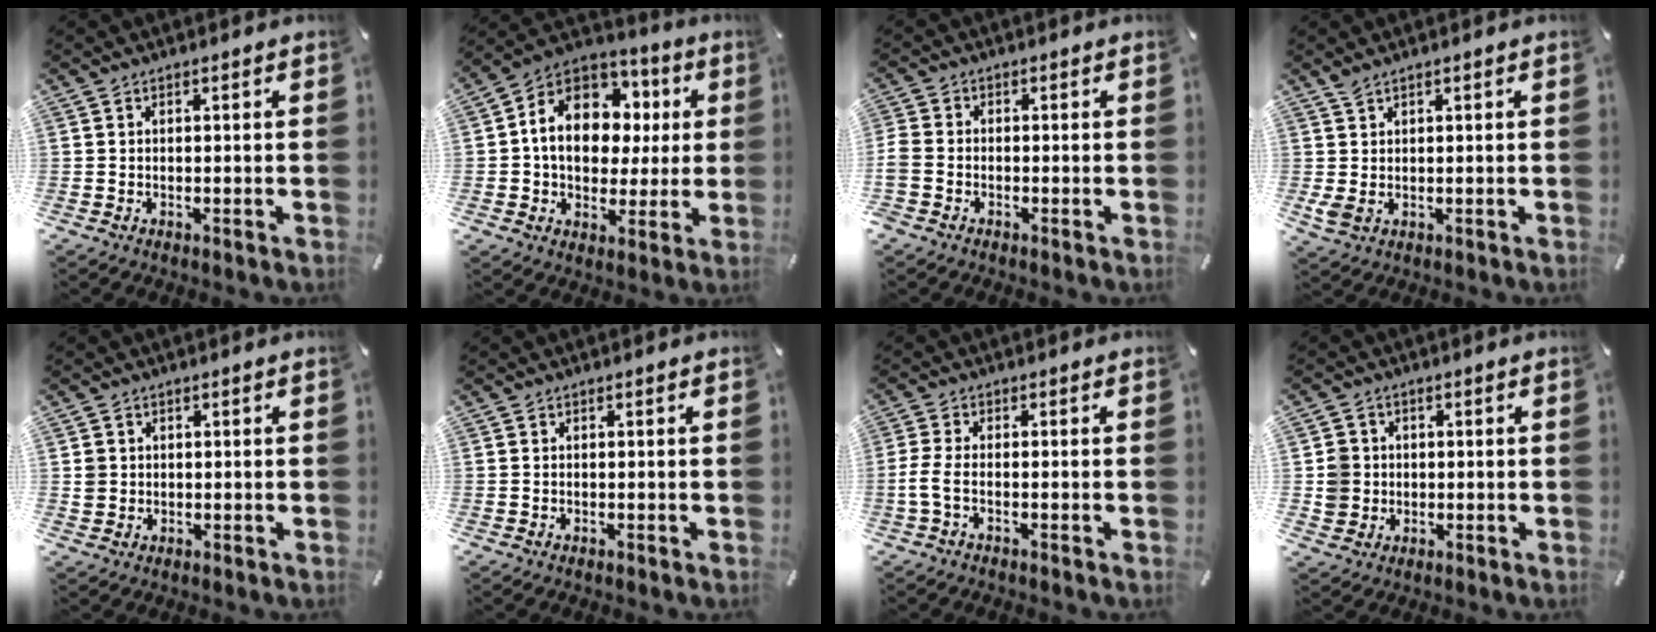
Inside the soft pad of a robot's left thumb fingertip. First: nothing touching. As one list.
[{"total": 13.5, "force": [1.8, 11.0, 7.6], "torque": [-0.136, -0.004, 0.039]}, {"total": 3.2, "force": [-1.4, 2.4, 1.6], "torque": [-0.039, 0.003, -0.026]}, {"total": 3.3, "force": [1.2, 2.0, 2.3], "torque": [-0.043, -0.007, 0.023]}, {"total": 2.4, "force": [0.2, 2.4, 0.3], "torque": [-0.006, 0.005, 0.003]}, {"total": 0.0}, {"total": 4.1, "force": [-1.3, 1.1, 3.7], "torque": [-0.084, -0.006, -0.026]}, {"total": 5.7, "force": [0.1, 5.6, 1.0], "torque": [-0.021, 0.005, 0.004]}]